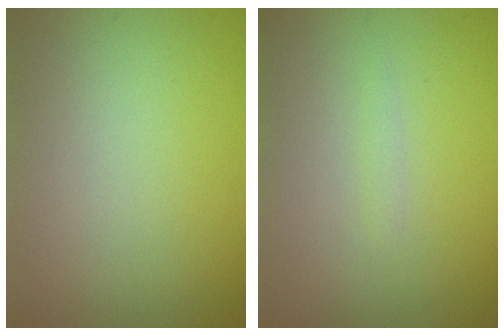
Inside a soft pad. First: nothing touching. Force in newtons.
{"total": 0.6, "press": 0.6, "slide": 0.1}